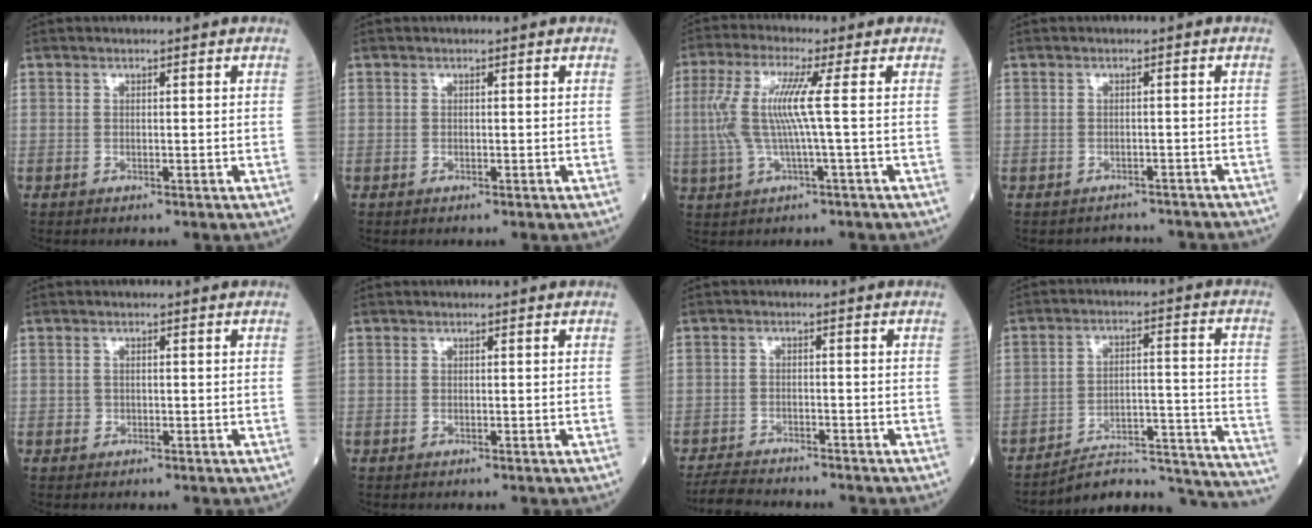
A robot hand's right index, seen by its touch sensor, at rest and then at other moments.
{"total": 0.0}
{"total": 8.0, "force": [0.5, -0.5, 8.0], "torque": [-0.180, 0.009, 0.006]}
{"total": 5.0, "force": [-4.8, 1.4, 0.3], "torque": [-0.004, 0.005, -0.049]}
{"total": 0.7, "force": [-0.2, 0.7, 0.2], "torque": [-0.002, 0.003, -0.005]}
{"total": 0.0}
{"total": 5.5, "force": [-5.3, 0.8, 1.2], "torque": [-0.022, -0.017, -0.090]}
{"total": 19.3, "force": [-18.9, 1.0, 4.0], "torque": [-0.006, 0.039, -0.256]}